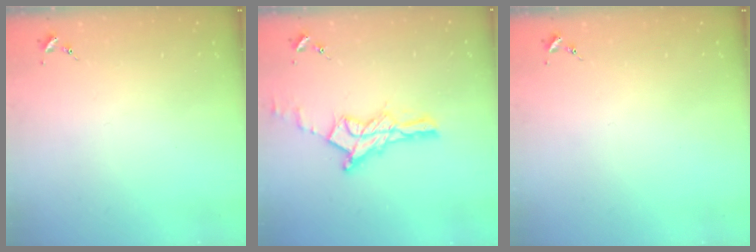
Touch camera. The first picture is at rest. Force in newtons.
{"total": 14.2, "press": 14.1, "slide": 1.0}
{"total": 0.0}